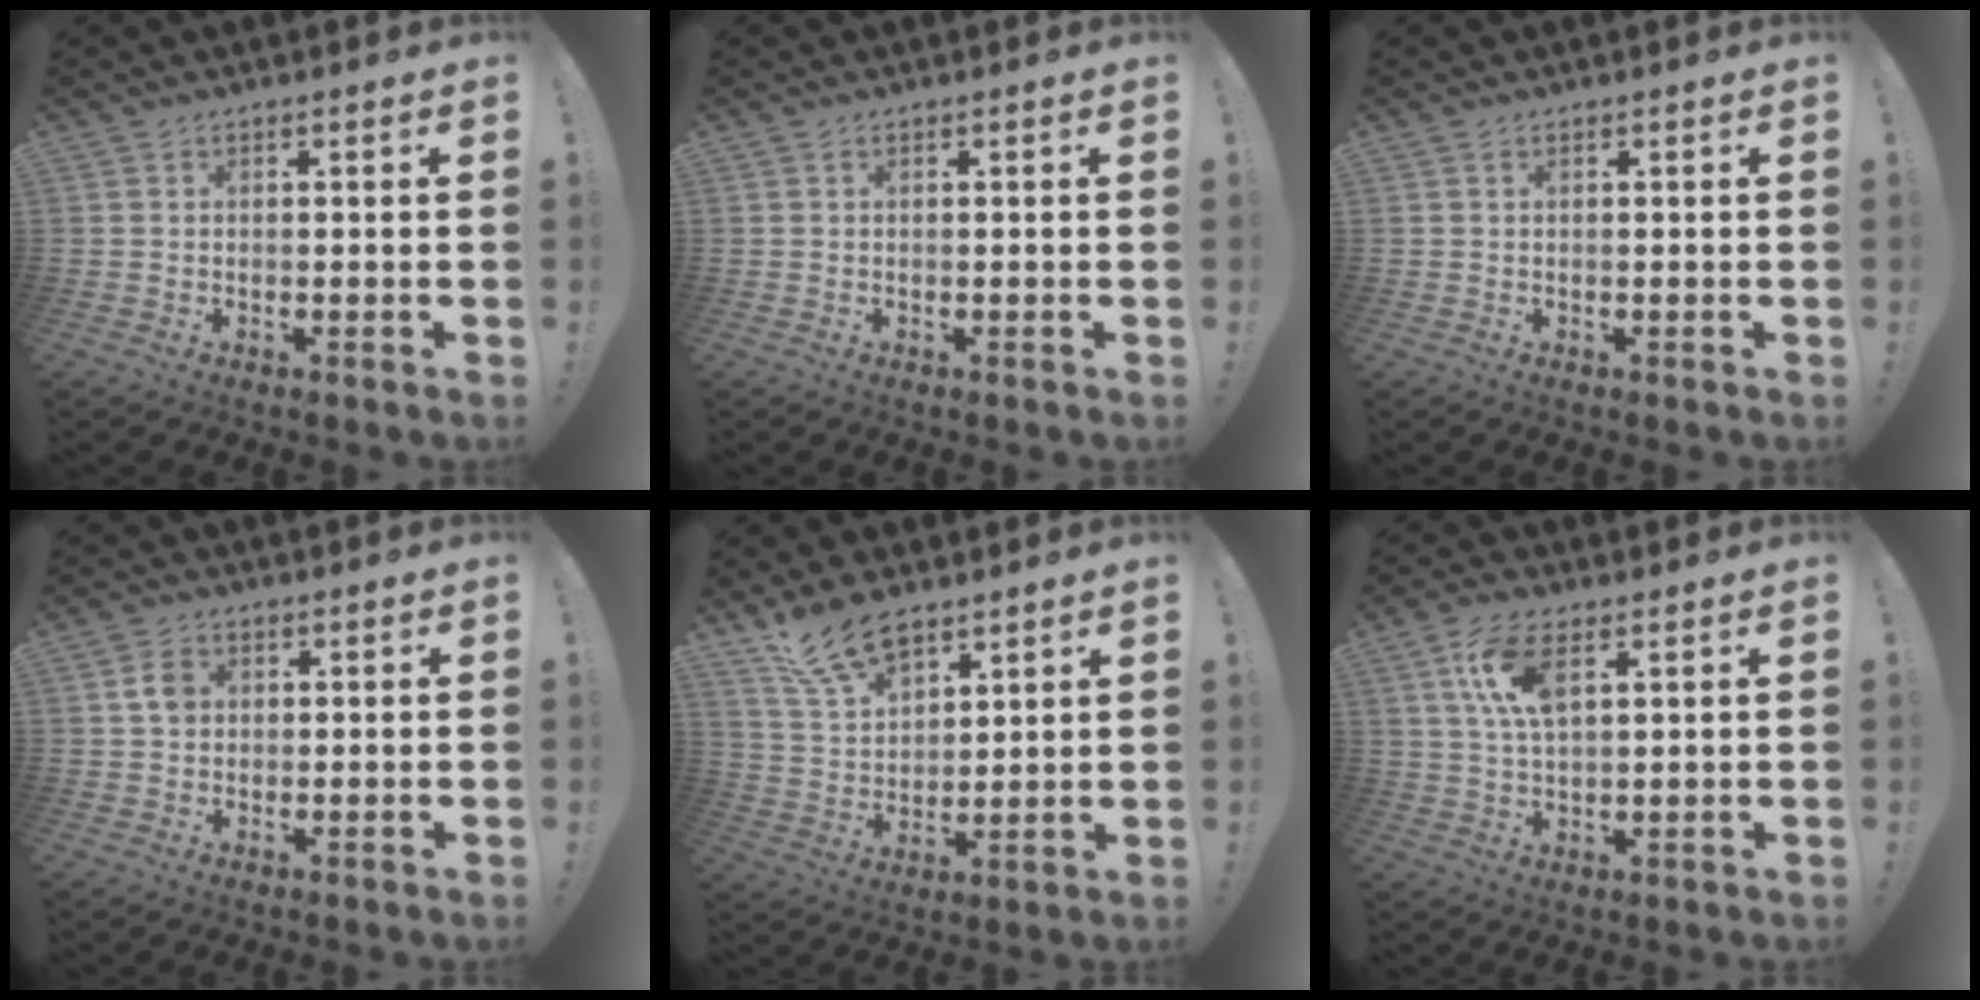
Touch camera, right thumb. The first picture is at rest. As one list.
[{"total": 0.0}, {"total": 0.0}, {"total": 3.9, "force": [0.6, 3.1, 2.3], "torque": [-0.031, 0.002, 0.008]}, {"total": 12.4, "force": [9.3, 5.9, 5.8], "torque": [-0.117, -0.047, 0.180]}, {"total": 10.3, "force": [4.2, 4.7, 8.2], "torque": [-0.160, -0.007, 0.074]}]